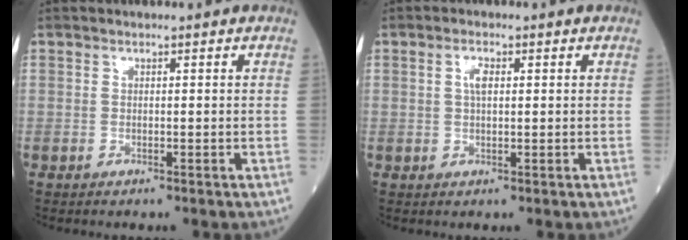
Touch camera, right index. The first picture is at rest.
{"total": 2.2, "force": [0.6, 0.8, 1.9], "torque": [-0.041, 0.004, 0.012]}